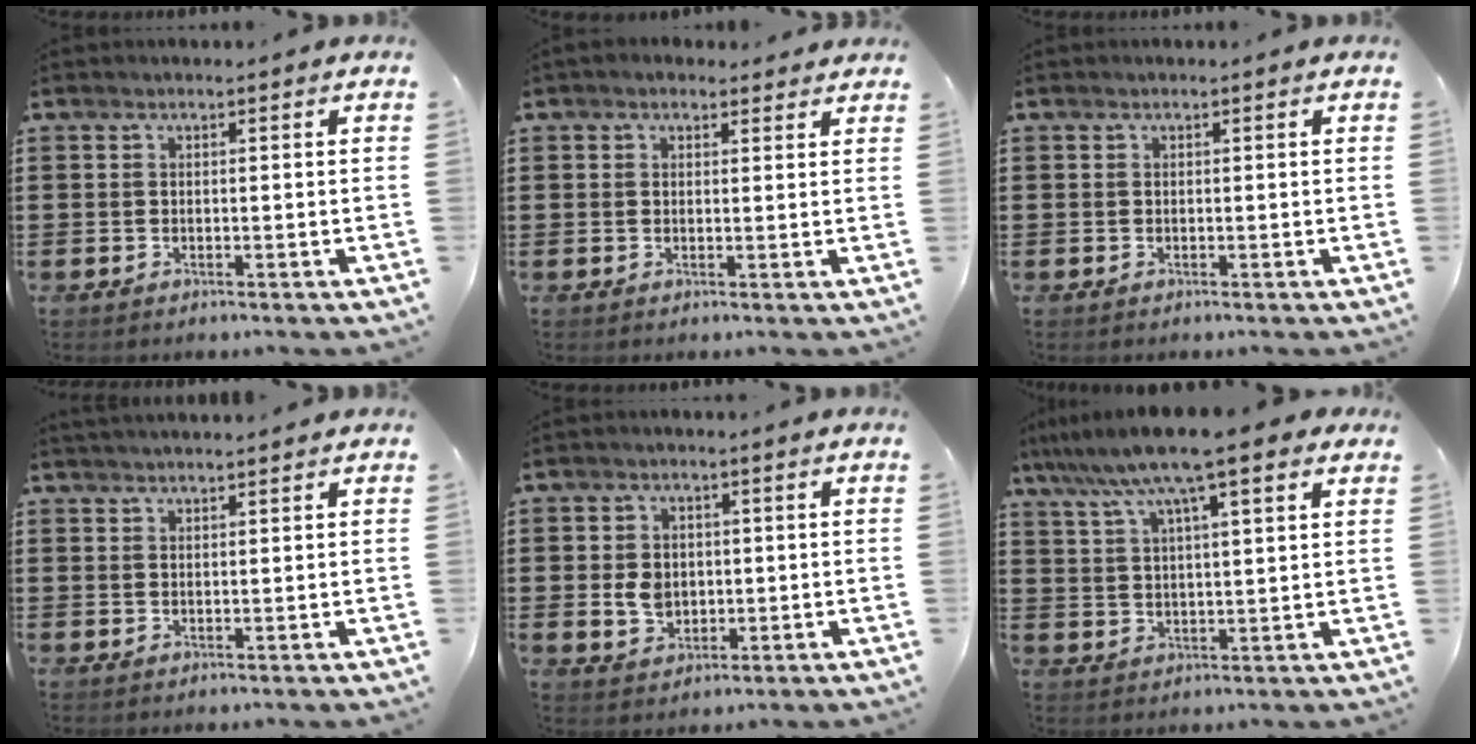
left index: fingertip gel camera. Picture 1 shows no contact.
{"total": 1.6, "force": [1.4, 0.8, 0.3], "torque": [-0.010, 0.007, 0.026]}
{"total": 0.0}
{"total": 1.3, "force": [1.3, -0.1, 0.3], "torque": [-0.007, 0.000, 0.025]}
{"total": 4.4, "force": [-0.1, 3.5, 2.7], "torque": [-0.058, 0.005, -0.006]}
{"total": 10.6, "force": [7.7, 1.4, 7.1], "torque": [-0.160, -0.014, 0.132]}